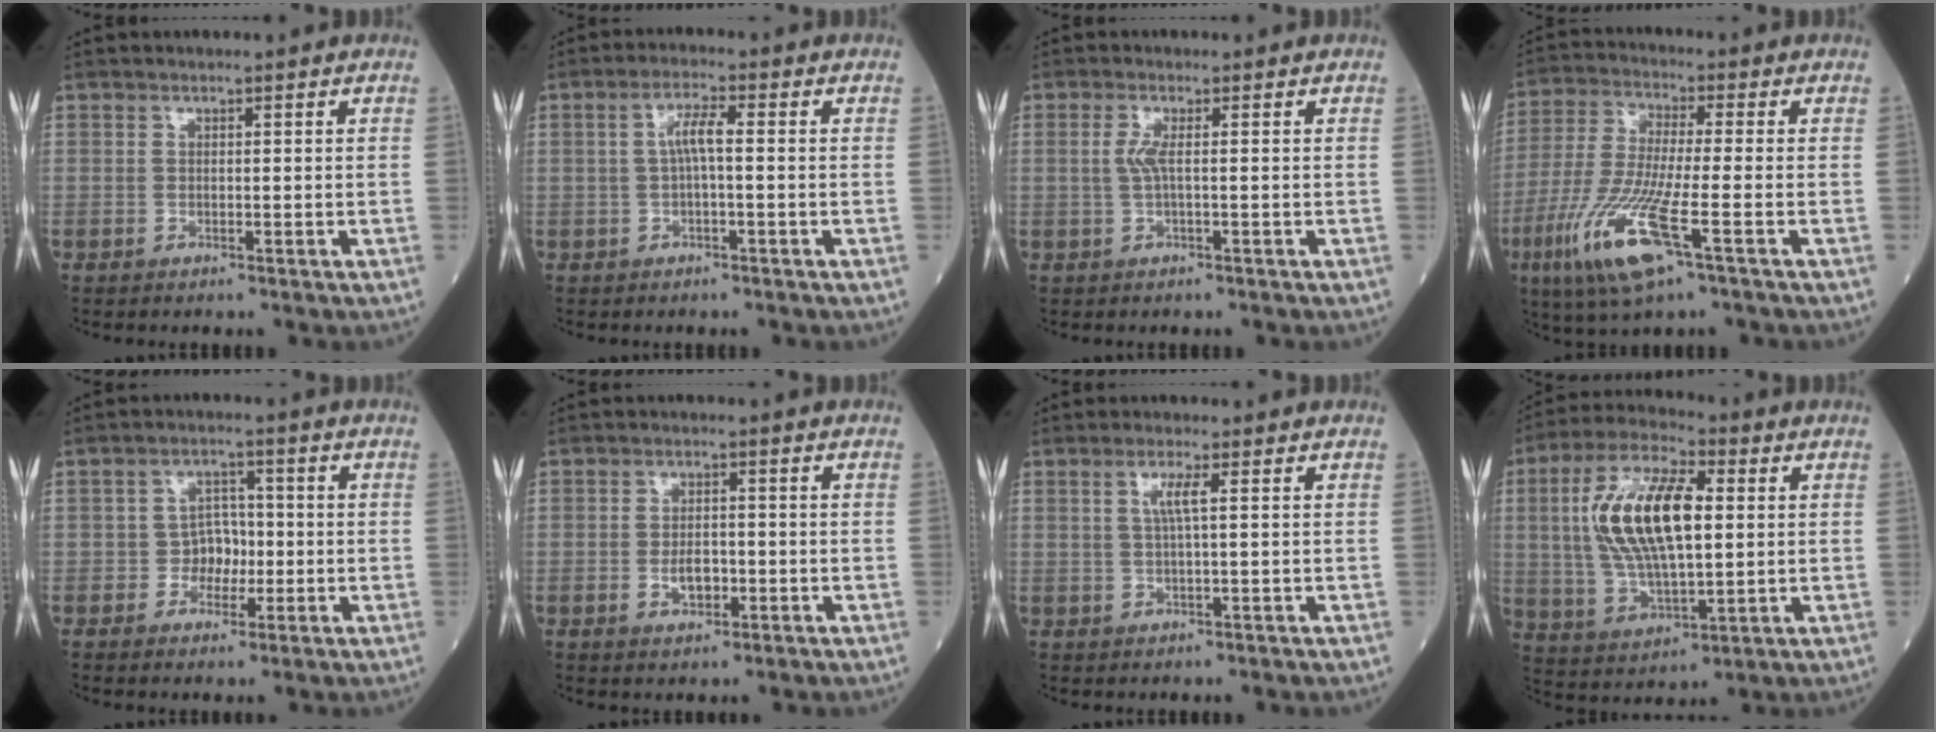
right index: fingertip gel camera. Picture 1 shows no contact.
{"total": 3.6, "force": [0.1, 0.5, 3.6], "torque": [-0.071, 0.009, 0.003]}
{"total": 2.0, "force": [0.1, 0.0, 2.0], "torque": [-0.049, 0.000, 0.001]}
{"total": 12.8, "force": [-5.5, 1.0, 11.5], "torque": [-0.251, -0.029, -0.105]}
{"total": 4.2, "force": [-0.9, 3.4, 2.3], "torque": [-0.031, 0.010, -0.017]}
{"total": 3.6, "force": [-1.0, 1.9, 2.9], "torque": [-0.050, 0.003, -0.014]}
{"total": 2.8, "force": [0.7, -0.2, 2.7], "torque": [-0.058, 0.001, 0.014]}
{"total": 15.7, "force": [2.3, 5.6, 14.5], "torque": [-0.300, 0.013, 0.043]}